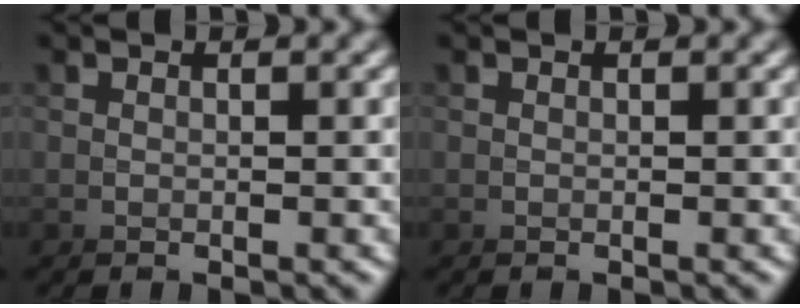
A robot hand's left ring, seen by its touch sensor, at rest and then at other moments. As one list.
[{"total": 0.0}]